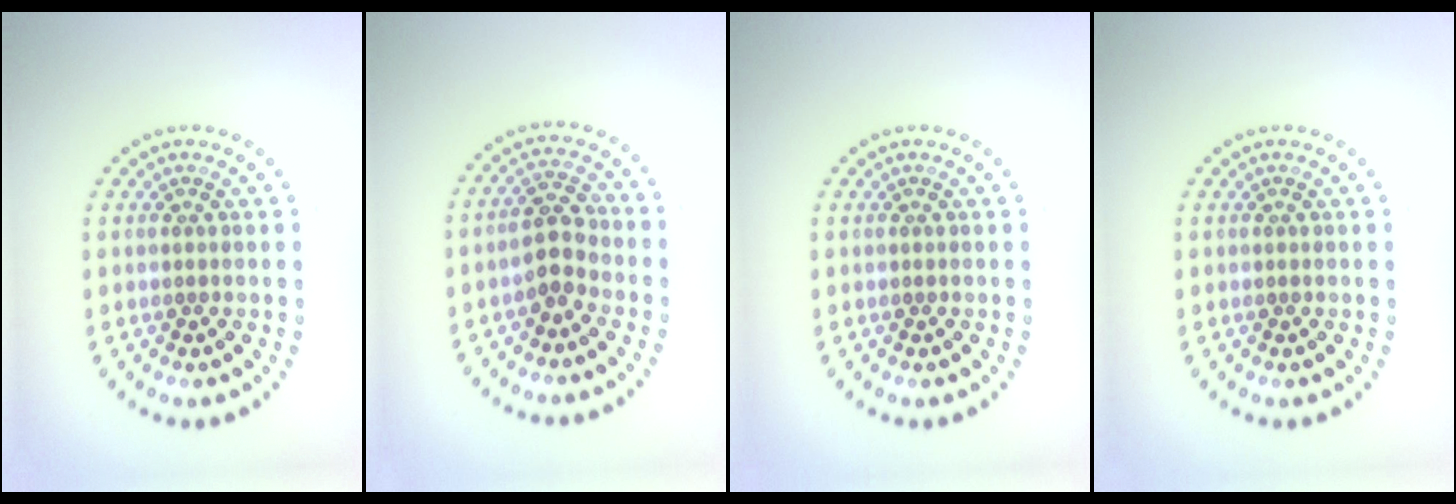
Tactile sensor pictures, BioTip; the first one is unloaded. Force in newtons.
{"total": 2.7, "press": 2.5, "slide": 1.0}
{"total": 0.0}
{"total": 0.0}